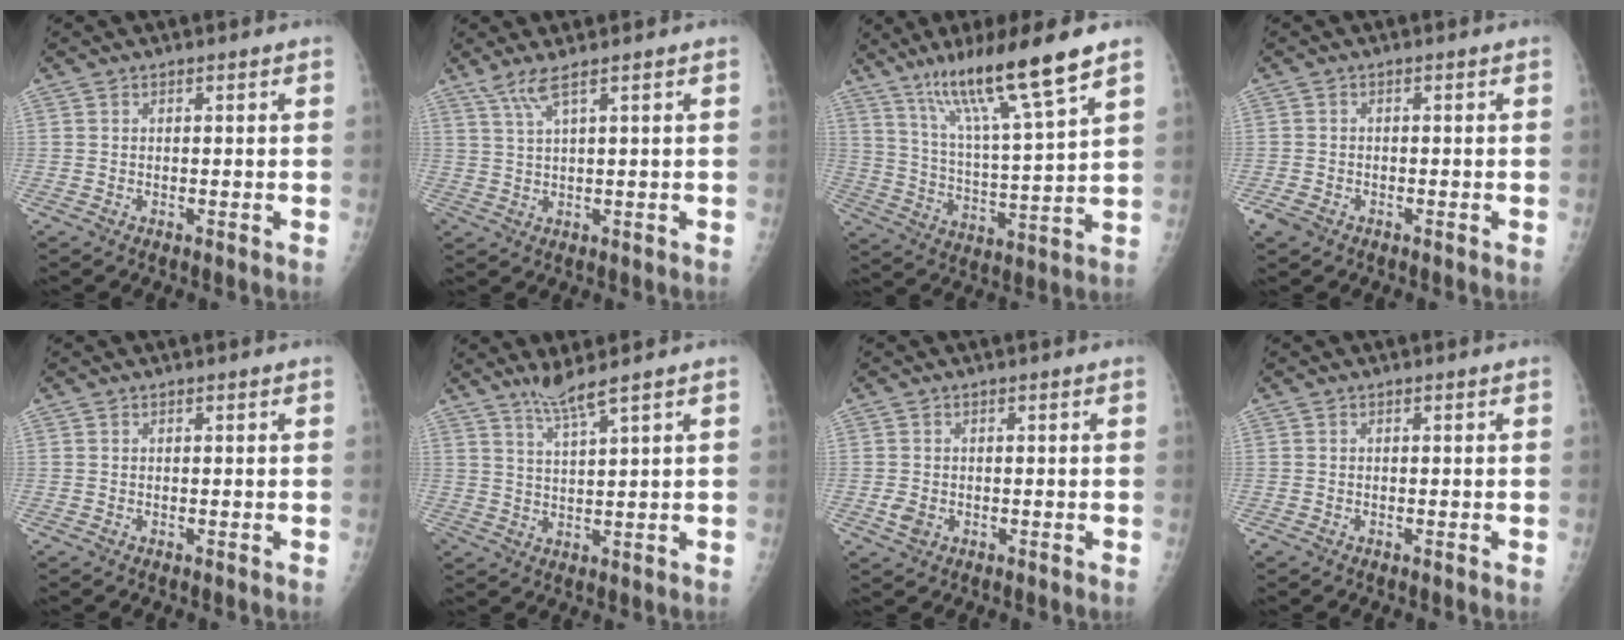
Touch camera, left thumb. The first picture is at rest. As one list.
[{"total": 3.5, "force": [2.4, 0.1, 2.6], "torque": [-0.065, -0.002, 0.059]}, {"total": 16.7, "force": [11.2, 0.7, 12.3], "torque": [-0.208, -0.054, 0.198]}, {"total": 2.6, "force": [-1.5, 1.8, 1.1], "torque": [-0.020, 0.002, -0.027]}, {"total": 0.0}, {"total": 4.1, "force": [3.3, -0.7, 2.3], "torque": [-0.046, -0.026, 0.072]}, {"total": 2.4, "force": [-0.6, 1.9, 1.3], "torque": [-0.022, 0.000, -0.009]}, {"total": 0.7, "force": [-0.4, 0.5, 0.3], "torque": [-0.007, 0.000, -0.009]}]